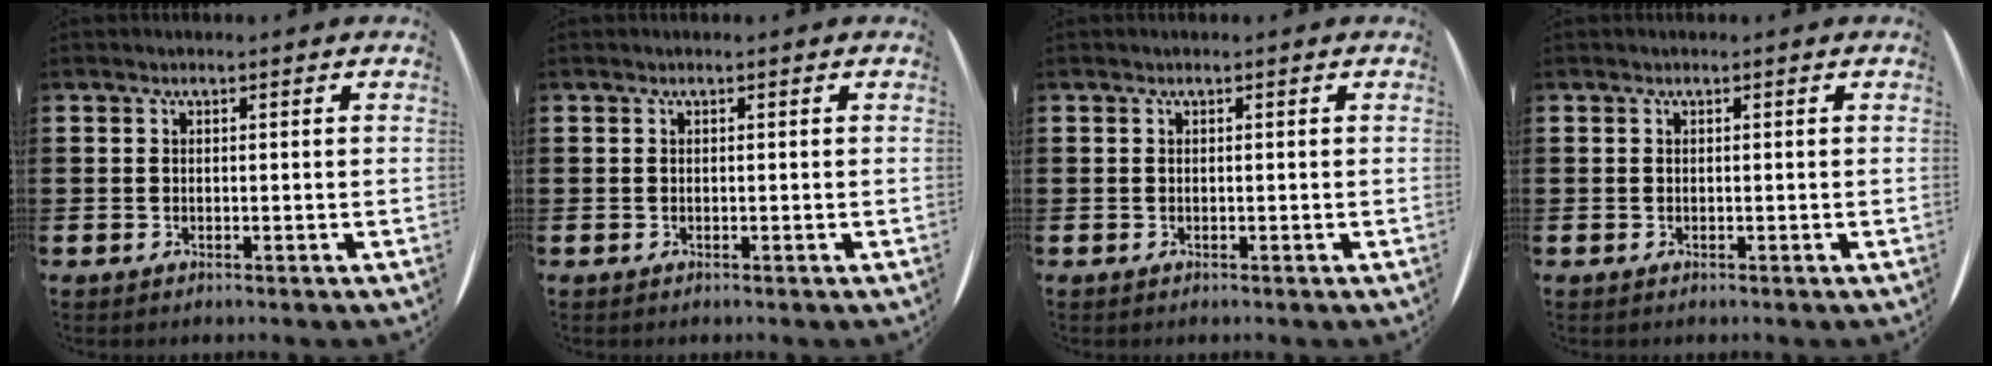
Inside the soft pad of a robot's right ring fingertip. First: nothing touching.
{"total": 0.0}
{"total": 0.0}
{"total": 0.0}